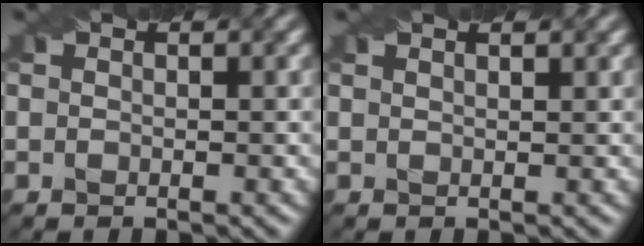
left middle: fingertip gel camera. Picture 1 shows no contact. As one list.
[{"total": 2.4, "force": [1.7, 1.0, 1.4], "torque": [-0.005, 0.008, -0.003]}]